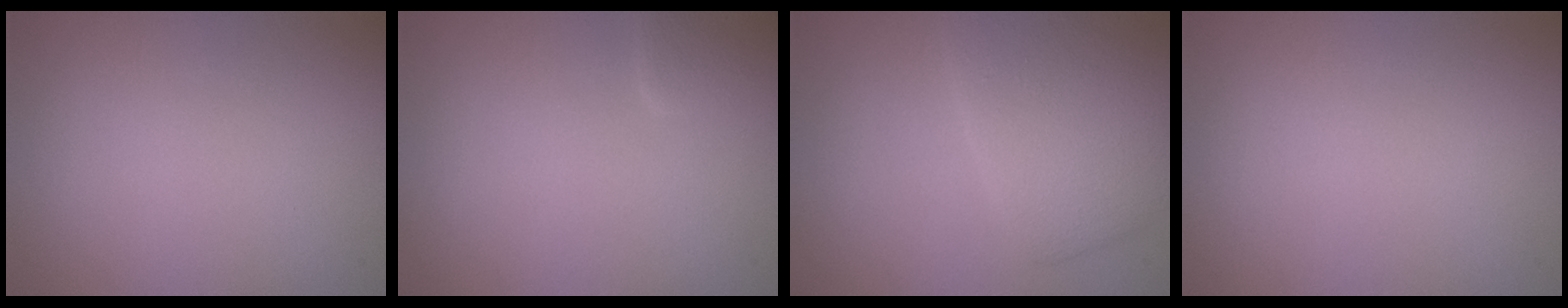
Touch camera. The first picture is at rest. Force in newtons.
{"total": 1.6, "press": 1.6, "slide": 0.1}
{"total": 5.0, "press": 5.0, "slide": 0.3}
{"total": 0.0}